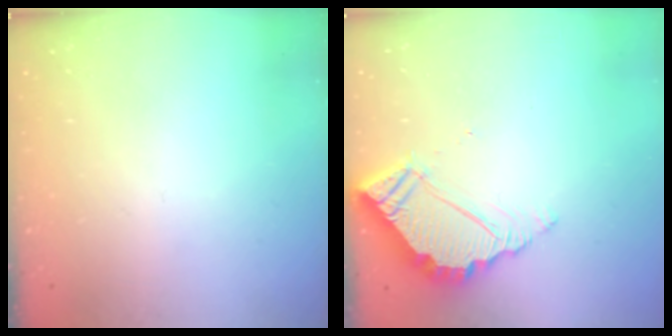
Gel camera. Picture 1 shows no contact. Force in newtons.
{"total": 5.8, "press": 5.8, "slide": 0.4}